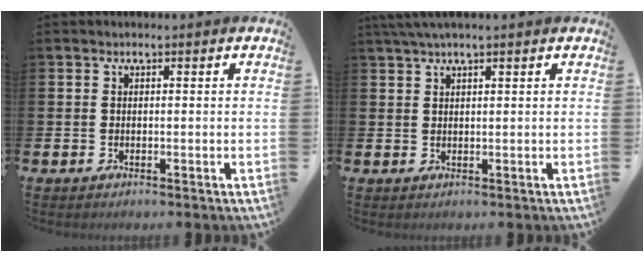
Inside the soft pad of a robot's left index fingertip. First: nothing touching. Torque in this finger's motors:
{"motor_torque": [0.59, -1.00, 0.02, 0.06]}